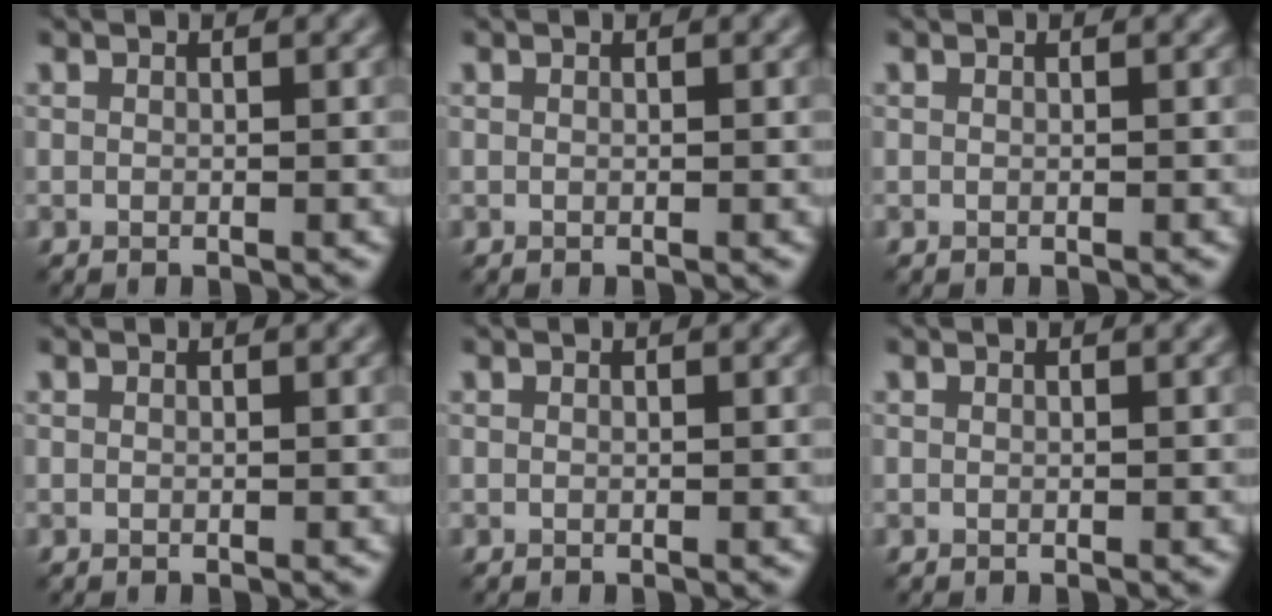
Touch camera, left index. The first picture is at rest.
{"total": 0.0}
{"total": 0.0}
{"total": 0.0}
{"total": 0.0}
{"total": 0.0}